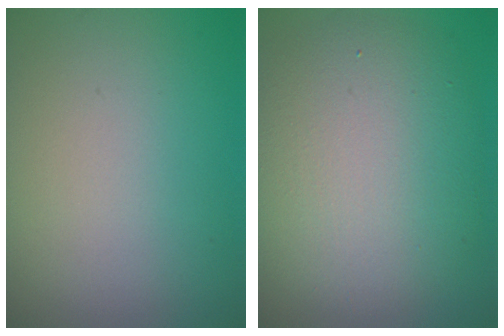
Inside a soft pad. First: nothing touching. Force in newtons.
{"total": 9.5, "press": 9.5, "slide": 0.6}